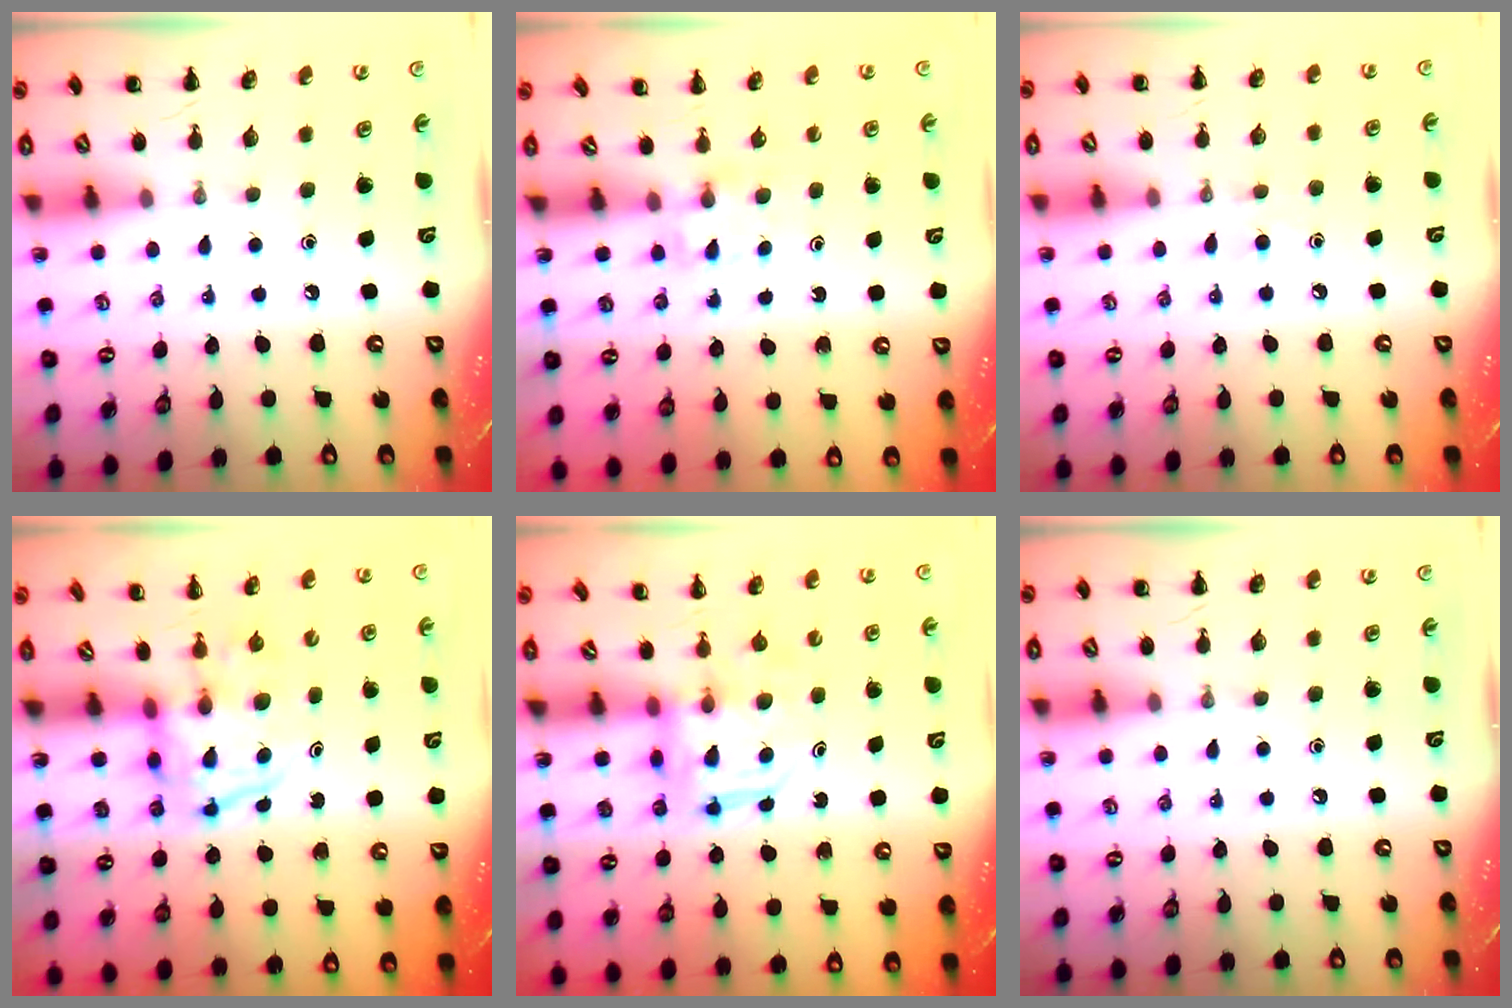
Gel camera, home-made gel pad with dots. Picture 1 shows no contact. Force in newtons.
{"total": 2.4, "press": 2.3, "slide": 0.9}
{"total": 3.5, "press": 3.3, "slide": 1.2}
{"total": 4.0, "press": 3.9, "slide": 0.6}
{"total": 3.2, "press": 3.2, "slide": 0.2}
{"total": 0.0}